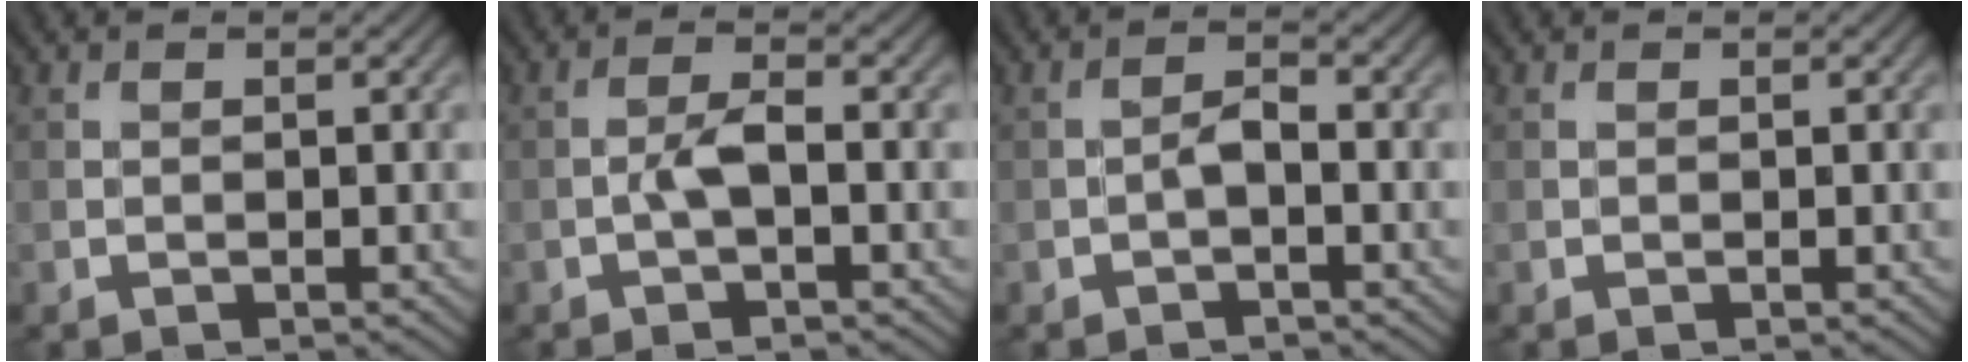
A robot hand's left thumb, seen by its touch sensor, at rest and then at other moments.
{"total": 2.9, "force": [-1.0, 0.7, 2.6], "torque": [-0.052, 0.007, -0.026]}
{"total": 1.5, "force": [-0.8, 0.6, 1.2], "torque": [-0.020, 0.006, -0.020]}
{"total": 0.0}